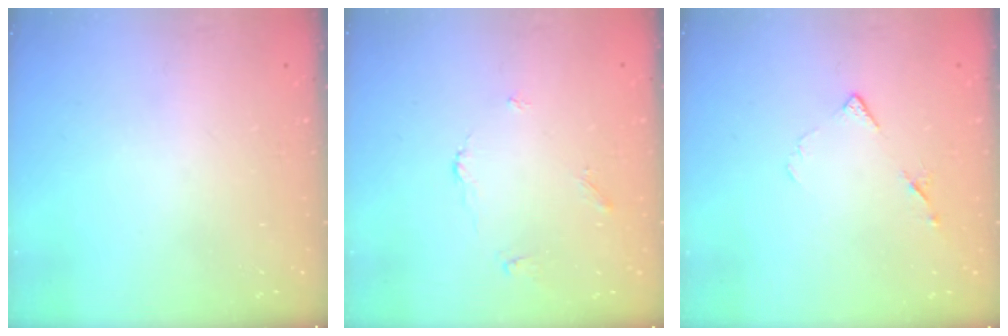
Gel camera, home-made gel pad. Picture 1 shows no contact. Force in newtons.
{"total": 4.0, "press": 3.9, "slide": 0.6}
{"total": 8.1, "press": 8.0, "slide": 1.2}